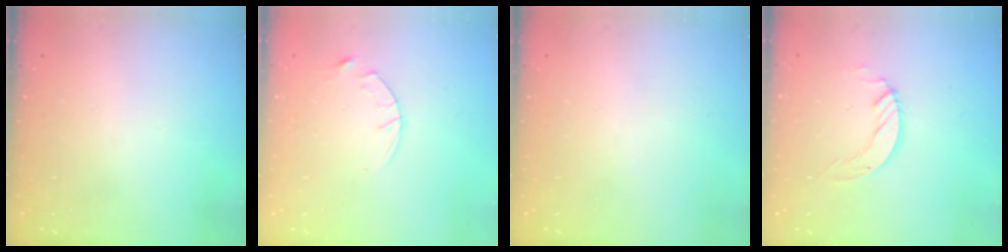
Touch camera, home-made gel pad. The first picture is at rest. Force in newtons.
{"total": 3.2, "press": 3.2, "slide": 0.4}
{"total": 0.0}
{"total": 4.2, "press": 4.2, "slide": 0.2}